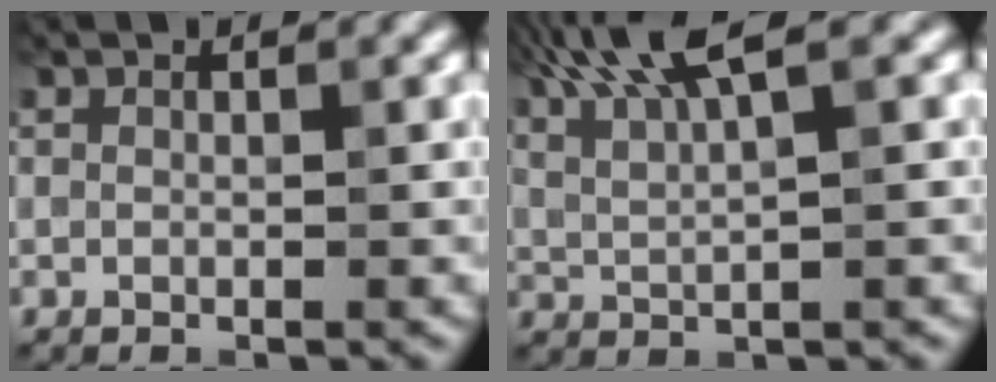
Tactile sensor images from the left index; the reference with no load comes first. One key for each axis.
{"total": 7.0, "fx": 4.0, "fy": 1.7, "fz": 5.5, "tx": -0.103, "ty": 0.020, "tz": 0.074}